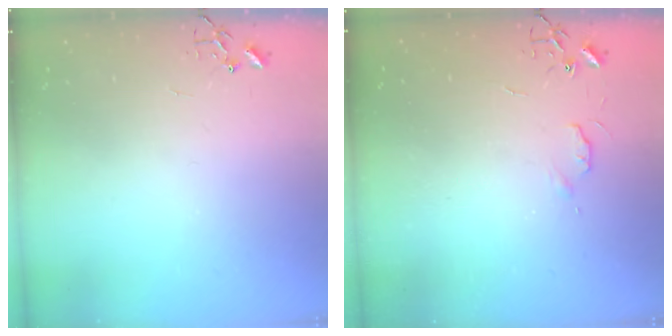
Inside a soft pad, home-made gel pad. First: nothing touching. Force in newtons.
{"total": 4.6, "press": 4.6, "slide": 0.7}